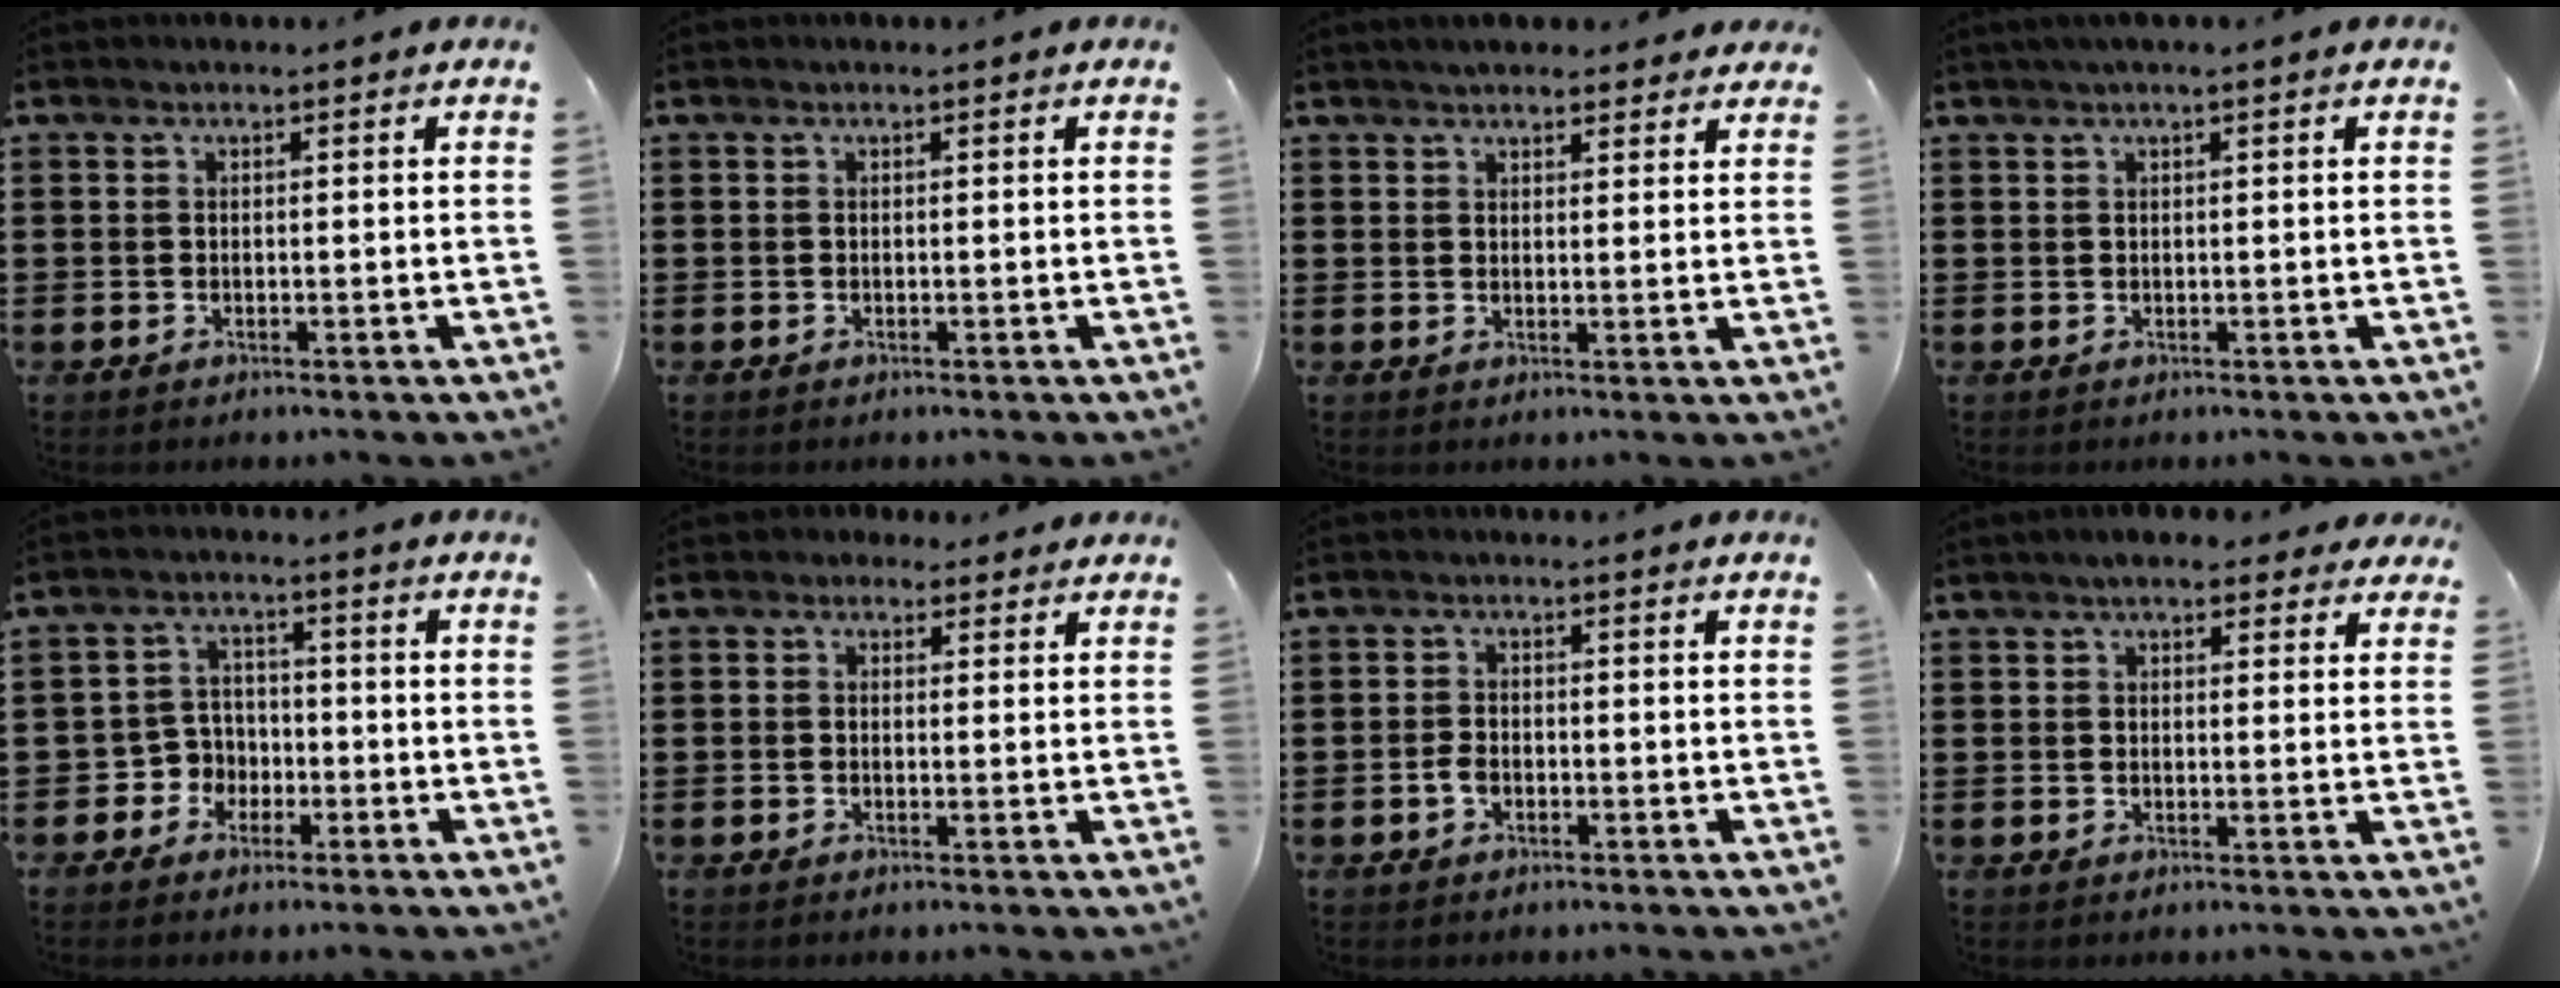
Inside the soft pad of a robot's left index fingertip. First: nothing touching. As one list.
[{"total": 0.0}, {"total": 3.1, "force": [2.9, 0.8, 0.8], "torque": [-0.022, -0.001, 0.054]}, {"total": 1.1, "force": [0.5, 0.0, 1.0], "torque": [-0.018, 0.000, 0.009]}, {"total": 4.2, "force": [-2.0, 3.6, 0.8], "torque": [-0.035, 0.006, -0.044]}, {"total": 1.5, "force": [0.9, 1.1, 0.3], "torque": [-0.012, 0.008, 0.017]}, {"total": 2.0, "force": [-0.8, 1.3, 1.3], "torque": [-0.034, -0.001, -0.018]}, {"total": 4.2, "force": [3.3, 1.5, 2.1], "torque": [-0.042, 0.001, 0.058]}]